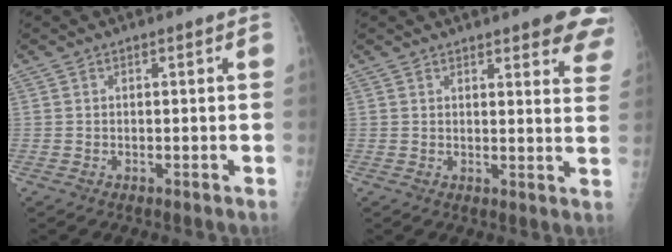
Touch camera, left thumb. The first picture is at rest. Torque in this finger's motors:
{"motor_torque": [3.11, 1.90, 0.59, -0.70, 0.16]}